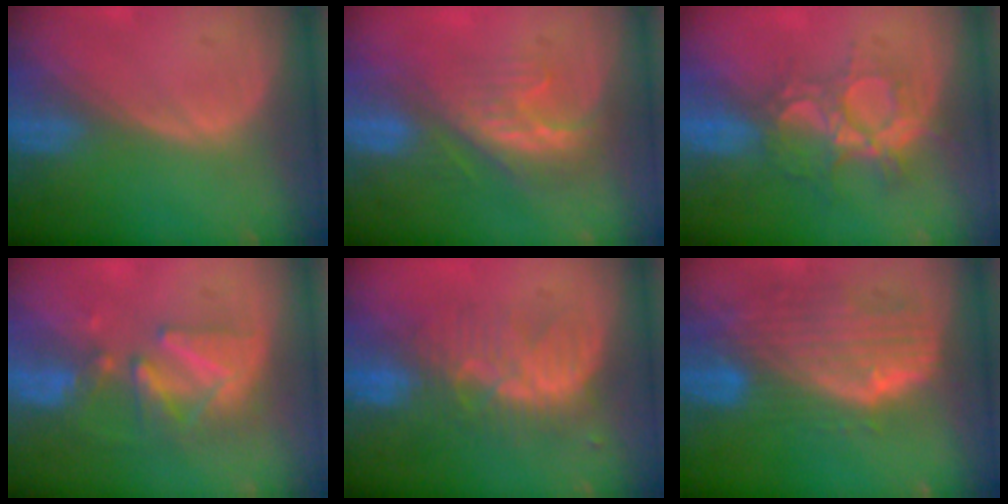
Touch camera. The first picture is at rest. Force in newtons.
{"total": 8.3, "press": 7.1, "slide": 4.3}
{"total": 9.3, "press": 7.9, "slide": 4.9}
{"total": 8.6, "press": 8.0, "slide": 3.1}
{"total": 8.2, "press": 7.8, "slide": 2.5}
{"total": 10.7, "press": 9.2, "slide": 5.5}